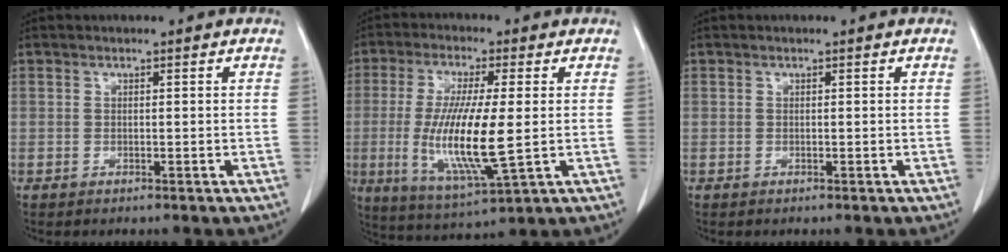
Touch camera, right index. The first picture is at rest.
{"total": 13.5, "force": [-0.9, 1.9, 13.4], "torque": [-0.269, -0.020, -0.012]}
{"total": 0.0}